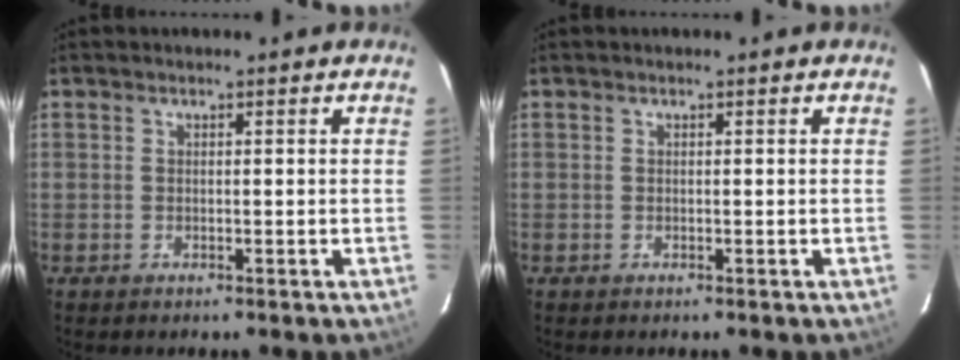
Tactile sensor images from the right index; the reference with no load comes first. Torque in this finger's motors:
{"motor_torque": [0.00, 0.00, 0.00, 0.00]}